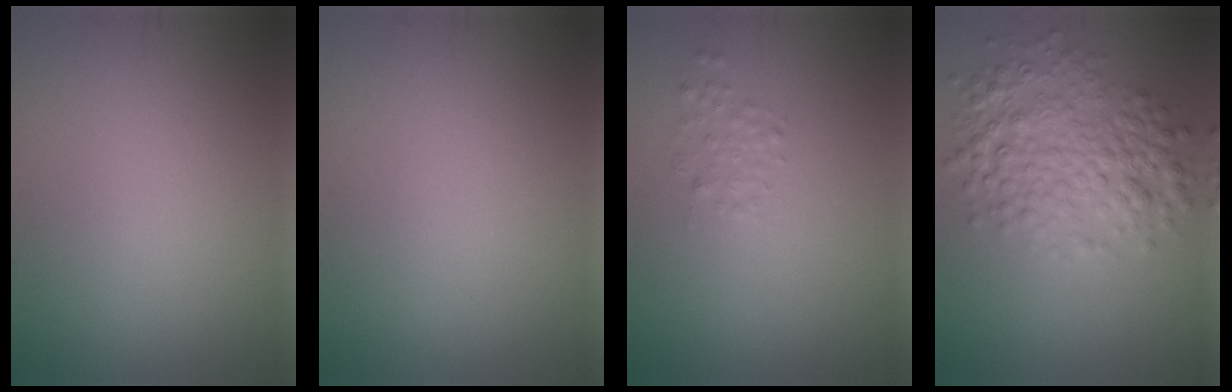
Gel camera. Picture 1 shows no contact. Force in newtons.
{"total": 0.0}
{"total": 1.1, "press": 1.1, "slide": 0.0}
{"total": 5.8, "press": 5.8, "slide": 0.0}